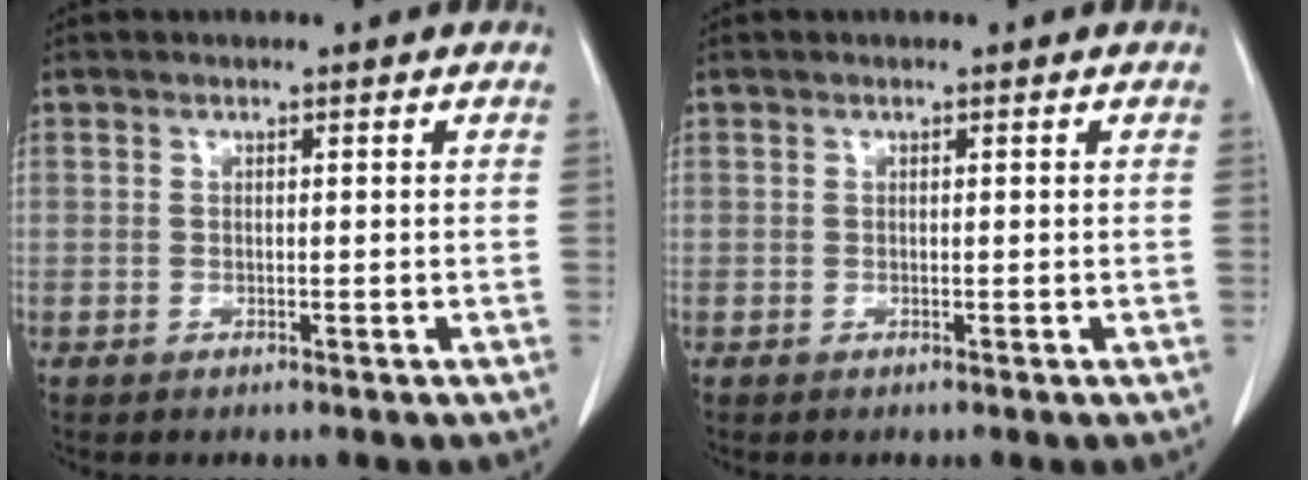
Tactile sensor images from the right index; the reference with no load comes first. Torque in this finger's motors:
{"motor_torque": [-0.04, 0.03, 0.00, 0.00]}